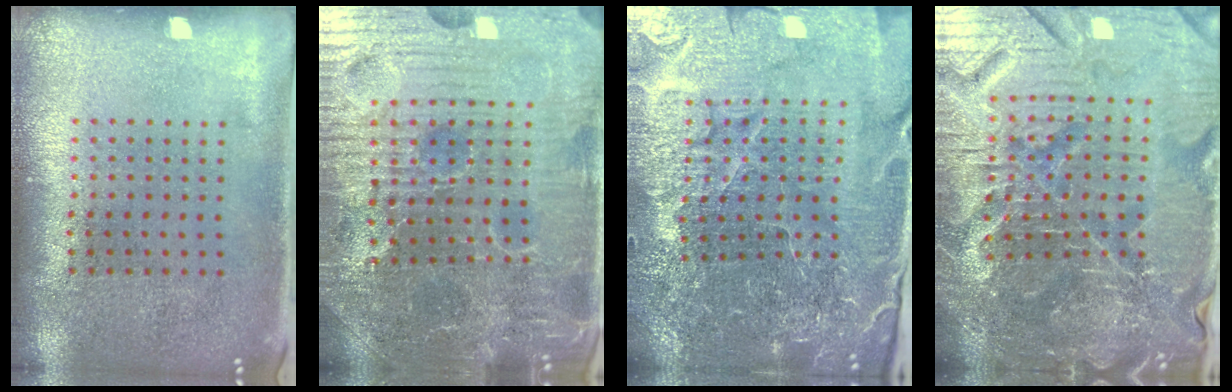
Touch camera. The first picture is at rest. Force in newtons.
{"total": 5.6, "press": 5.4, "slide": 1.6}
{"total": 5.3, "press": 5.0, "slide": 1.8}
{"total": 6.5, "press": 5.9, "slide": 2.5}